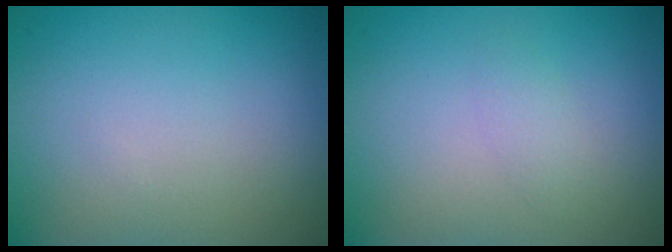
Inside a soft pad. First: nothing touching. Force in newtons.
{"total": 1.1, "press": 1.1, "slide": 0.0}